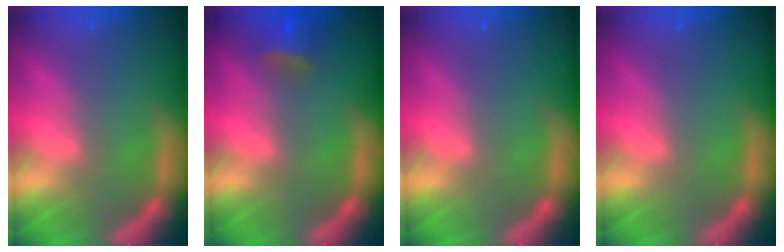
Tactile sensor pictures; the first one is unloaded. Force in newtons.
{"total": 2.9}
{"total": 0.0}
{"total": 0.0}